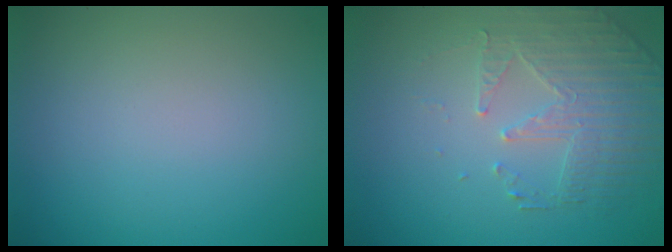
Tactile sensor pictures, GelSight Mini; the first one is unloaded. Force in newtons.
{"total": 2.5, "press": 2.2, "slide": 1.2}